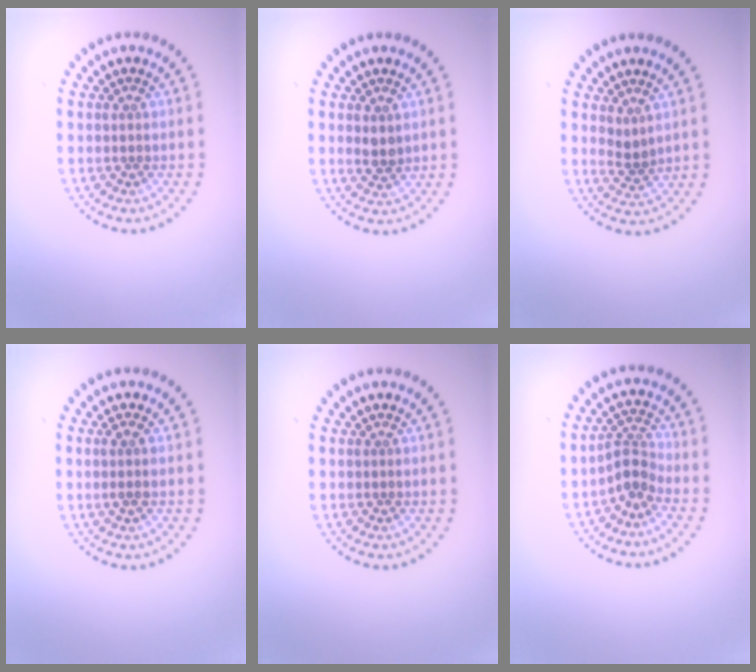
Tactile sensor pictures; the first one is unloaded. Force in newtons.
{"total": 1.4, "press": 1.3, "slide": 0.5}
{"total": 1.5, "press": 1.0, "slide": 1.1}
{"total": 1.2, "press": 1.1, "slide": 0.6}
{"total": 0.0}
{"total": 2.4, "press": 1.7, "slide": 1.7}